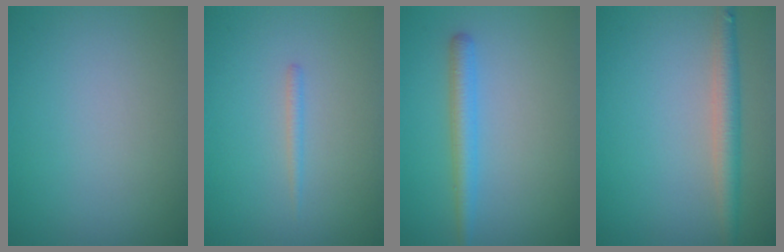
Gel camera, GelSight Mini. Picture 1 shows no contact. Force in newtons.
{"total": 0.8, "press": 0.8, "slide": 0.1}
{"total": 2.6, "press": 2.6, "slide": 0.1}
{"total": 3.0, "press": 3.0, "slide": 0.1}